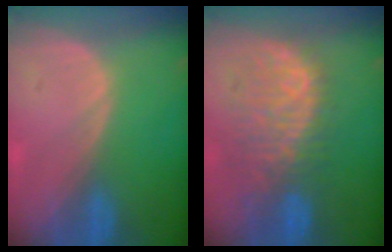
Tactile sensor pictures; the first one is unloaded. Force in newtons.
{"total": 10.4, "press": 9.4, "slide": 4.6}